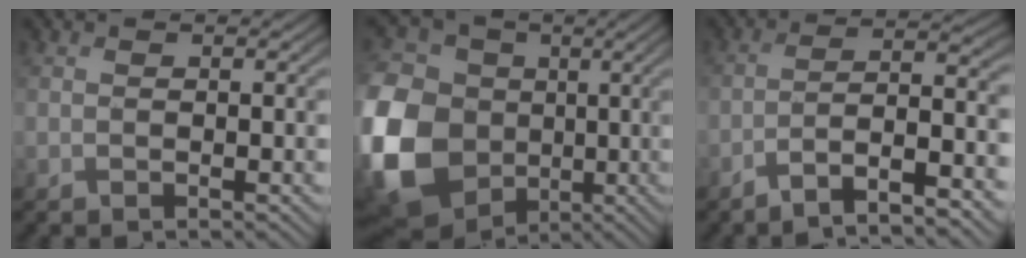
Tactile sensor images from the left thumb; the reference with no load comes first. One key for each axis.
{"total": 19.5, "fx": -3.3, "fy": 16.0, "fz": 10.7, "tx": -0.316, "ty": -0.016, "tz": -0.060}
{"total": 9.0, "fx": -6.0, "fy": 1.5, "fz": 6.5, "tx": -0.089, "ty": 0.024, "tz": -0.106}